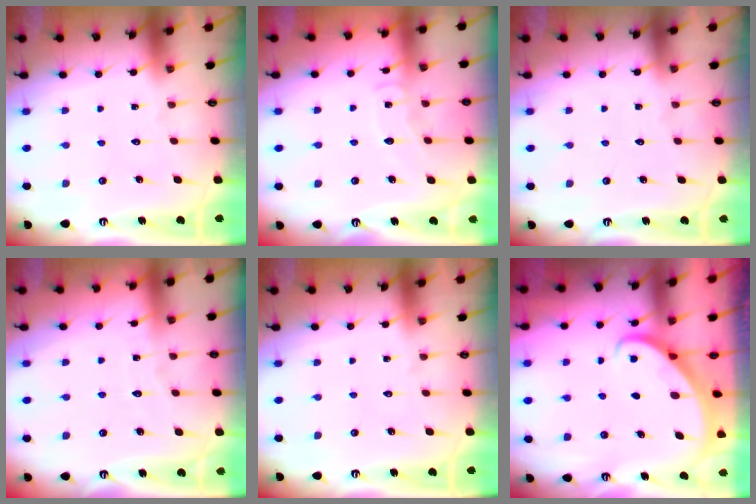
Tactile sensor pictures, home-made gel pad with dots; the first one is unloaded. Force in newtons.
{"total": 6.7, "press": 6.7, "slide": 0.6}
{"total": 0.0}
{"total": 2.8, "press": 2.8, "slide": 0.3}
{"total": 0.0}
{"total": 2.8, "press": 2.8, "slide": 0.2}